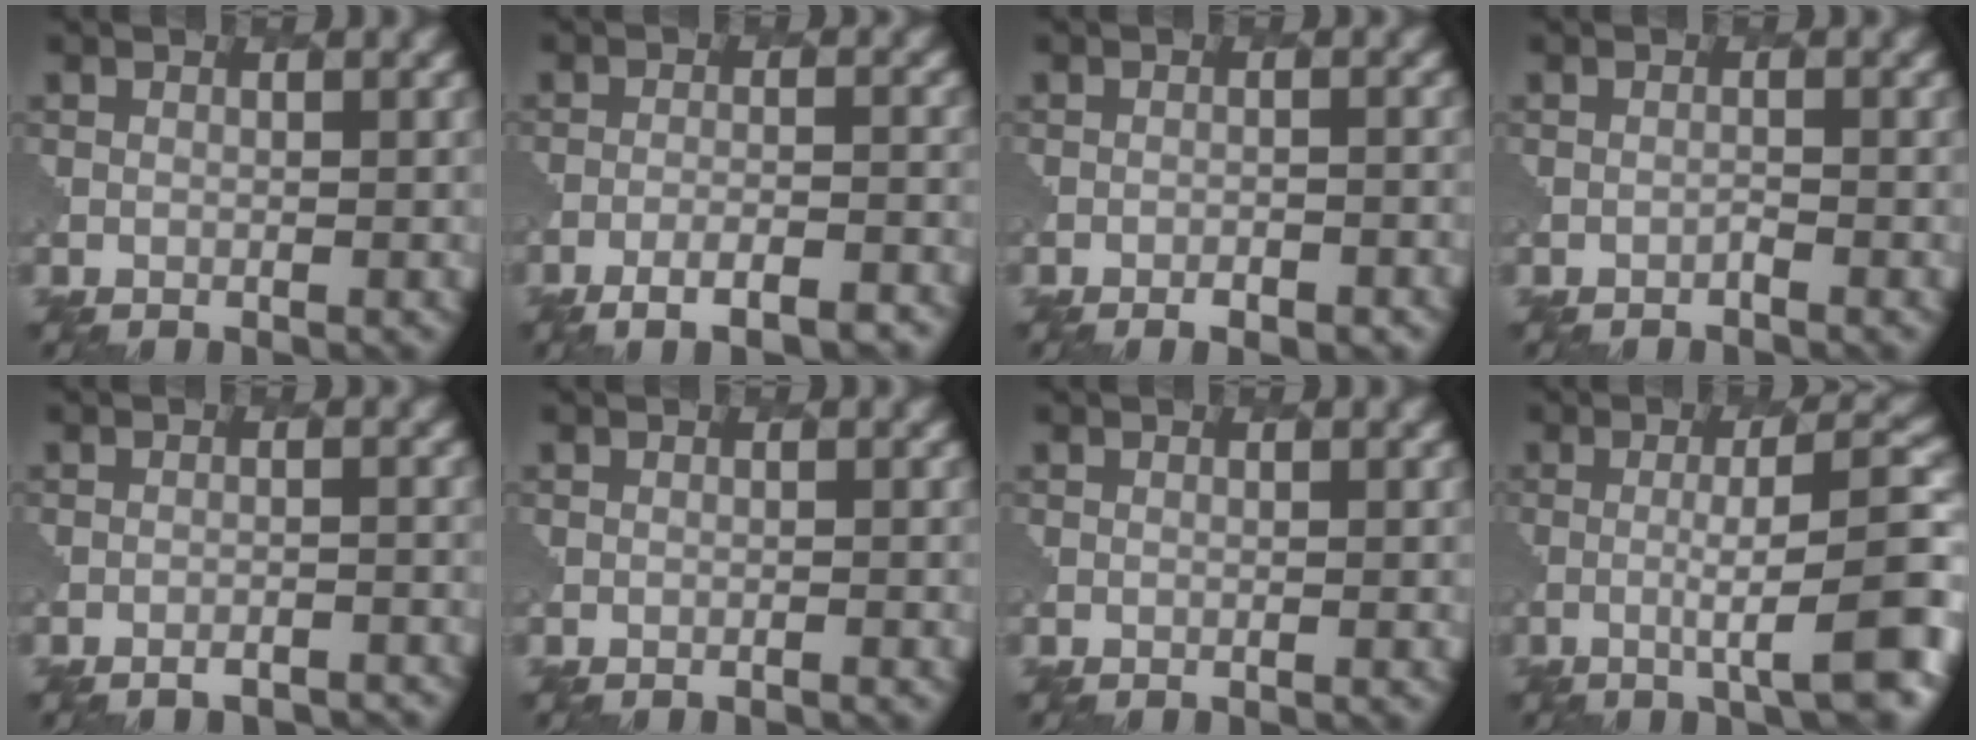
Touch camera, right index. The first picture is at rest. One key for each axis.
{"total": 5.1, "fx": -3.7, "fy": 1.1, "fz": 3.3, "tx": -0.057, "ty": -0.007, "tz": -0.061}
{"total": 2.1, "fx": -1.6, "fy": 0.6, "fz": 1.2, "tx": -0.023, "ty": 0.009, "tz": -0.025}
{"total": 0.0}
{"total": 3.6, "fx": -3.3, "fy": 0.8, "fz": 1.0, "tx": -0.006, "ty": 0.013, "tz": -0.043}
{"total": 0.6, "fx": -0.6, "fy": 0.1, "fz": 0.2, "tx": 0.005, "ty": 0.001, "tz": -0.012}
{"total": 0.0}
{"total": 8.5, "fx": -2.1, "fy": 1.3, "fz": 8.2, "tx": -0.107, "ty": 0.015, "tz": -0.044}